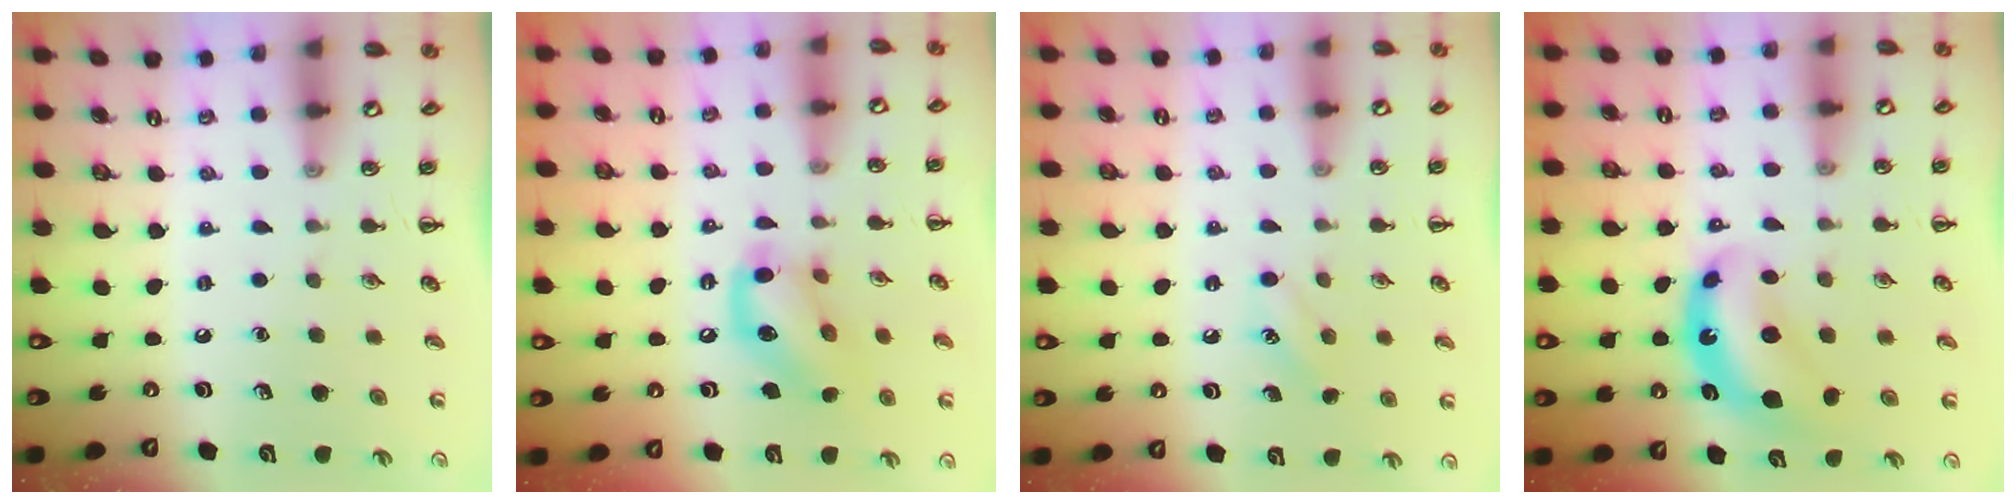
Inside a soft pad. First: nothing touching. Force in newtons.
{"total": 13.9, "press": 13.8, "slide": 1.1}
{"total": 8.1, "press": 7.9, "slide": 1.8}
{"total": 8.0, "press": 7.8, "slide": 1.7}